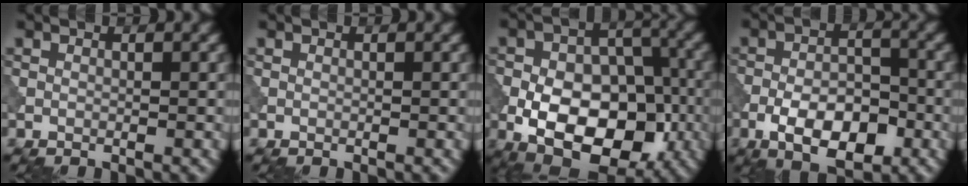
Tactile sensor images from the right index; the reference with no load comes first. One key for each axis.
{"total": 0.0}
{"total": 12.4, "fx": -4.0, "fy": 7.5, "fz": 9.0, "tx": -0.131, "ty": -0.007, "tz": -0.065}
{"total": 6.7, "fx": -3.2, "fy": 3.1, "fz": 5.0, "tx": -0.074, "ty": 0.005, "tz": -0.057}